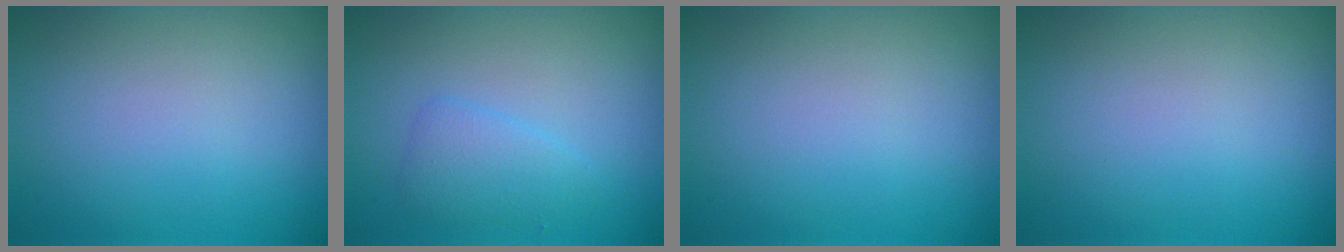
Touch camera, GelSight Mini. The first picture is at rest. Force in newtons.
{"total": 2.1, "press": 2.1, "slide": 0.1}
{"total": 0.0}
{"total": 0.0}